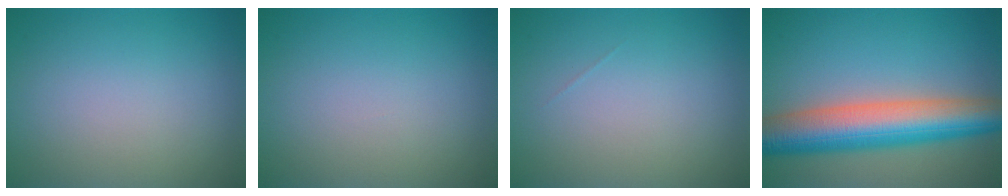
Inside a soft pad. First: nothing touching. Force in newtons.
{"total": 0.0}
{"total": 0.0}
{"total": 9.8, "press": 9.8, "slide": 0.2}